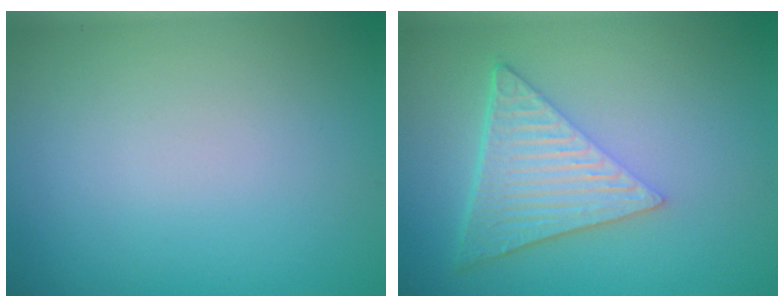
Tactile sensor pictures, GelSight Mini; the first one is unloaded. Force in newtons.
{"total": 6.4, "press": 4.5, "slide": 4.5}